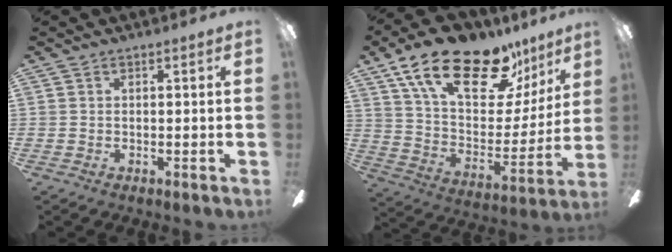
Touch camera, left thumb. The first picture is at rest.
{"total": 25.6, "force": [17.1, 10.5, 15.9], "torque": [-0.258, -0.095, 0.292]}